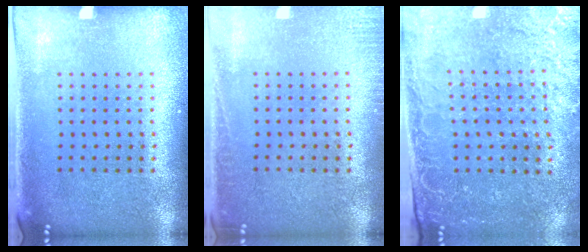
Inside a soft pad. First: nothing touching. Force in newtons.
{"total": 1.4, "press": 1.4, "slide": 0.4}
{"total": 3.0, "press": 2.8, "slide": 1.1}